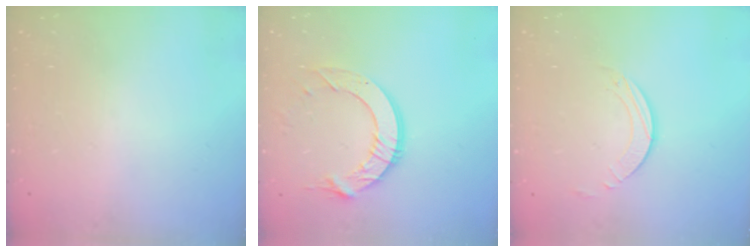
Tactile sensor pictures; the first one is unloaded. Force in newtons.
{"total": 11.2, "press": 11.1, "slide": 1.3}
{"total": 1.9, "press": 1.9, "slide": 0.1}